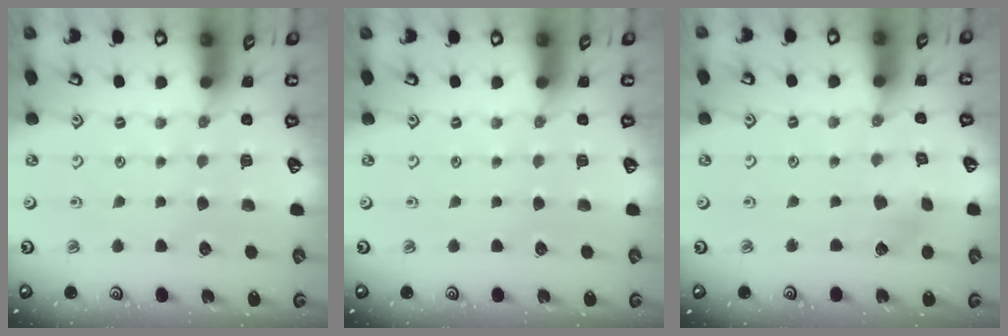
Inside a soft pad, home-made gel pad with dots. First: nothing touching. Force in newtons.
{"total": 0.0}
{"total": 2.8, "press": 2.8, "slide": 0.2}